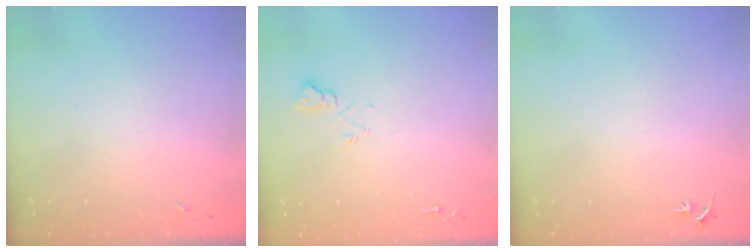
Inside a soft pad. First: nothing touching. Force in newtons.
{"total": 7.1, "press": 7.1, "slide": 0.8}
{"total": 3.1, "press": 3.1, "slide": 0.4}